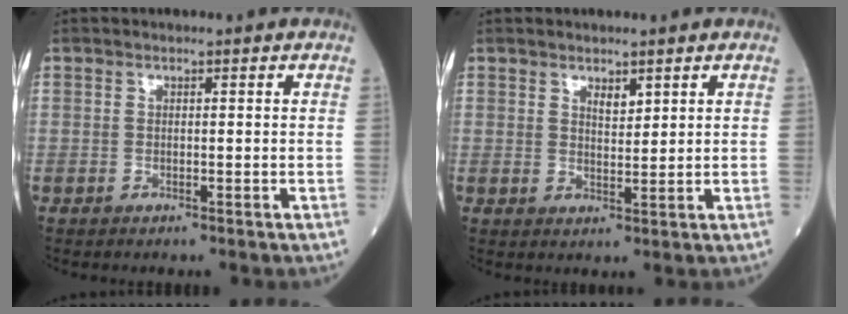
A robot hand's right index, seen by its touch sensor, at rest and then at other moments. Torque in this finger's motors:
{"motor_torque": [0.00, 0.01, 0.00, 0.00]}